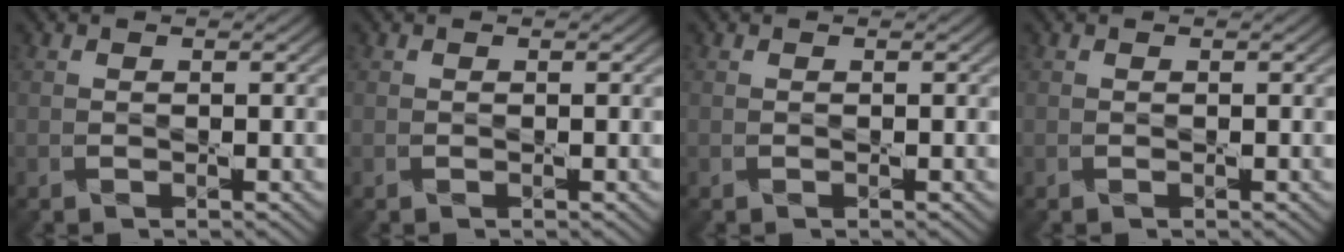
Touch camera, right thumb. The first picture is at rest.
{"total": 0.0}
{"total": 0.0}
{"total": 0.0}